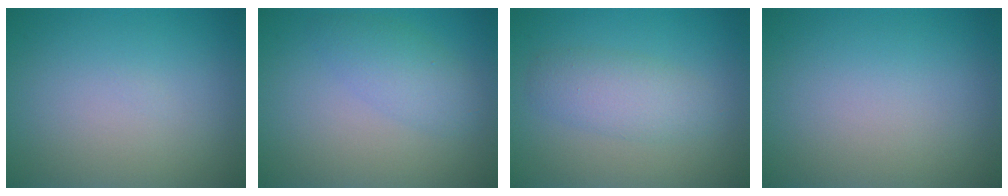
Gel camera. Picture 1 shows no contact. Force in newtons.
{"total": 2.7, "press": 2.7, "slide": 0.1}
{"total": 3.0, "press": 3.0, "slide": 0.1}
{"total": 0.0}